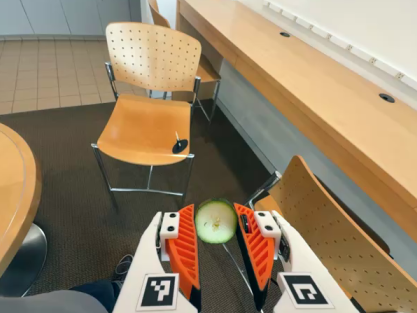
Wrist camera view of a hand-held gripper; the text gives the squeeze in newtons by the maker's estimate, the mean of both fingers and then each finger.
{"total": 9.1, "left": 8.8, "right": 9.4}